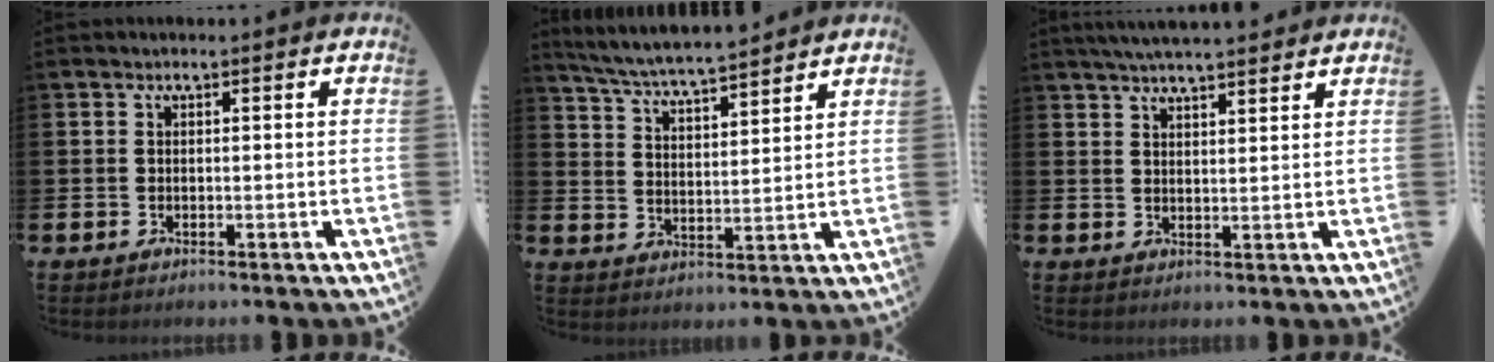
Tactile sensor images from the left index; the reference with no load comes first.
{"total": 6.0, "force": [5.9, -0.1, 1.3], "torque": [-0.047, -0.040, 0.102]}
{"total": 4.6, "force": [4.4, 0.3, 1.1], "torque": [-0.026, -0.015, 0.080]}